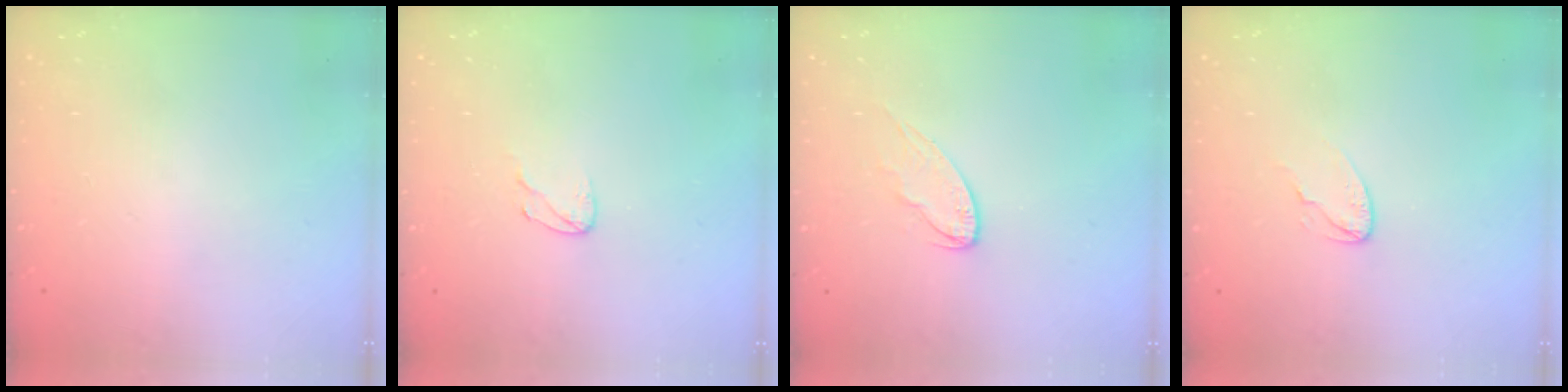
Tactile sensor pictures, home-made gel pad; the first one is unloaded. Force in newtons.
{"total": 4.1, "press": 4.1, "slide": 0.3}
{"total": 6.3, "press": 6.3, "slide": 0.6}
{"total": 3.6, "press": 3.6, "slide": 0.3}